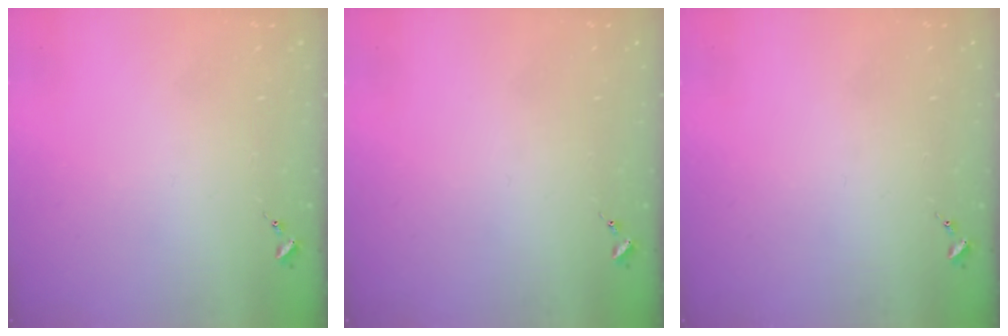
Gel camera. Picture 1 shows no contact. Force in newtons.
{"total": 0.0}
{"total": 0.0}